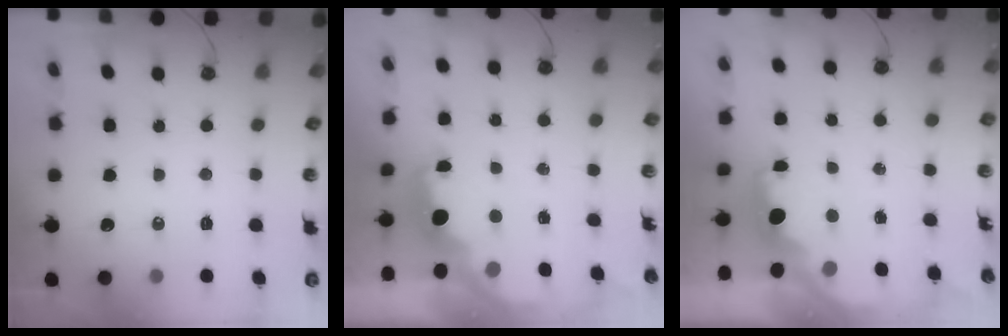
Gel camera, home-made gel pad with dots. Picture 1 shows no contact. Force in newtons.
{"total": 2.3, "press": 2.2, "slide": 0.7}
{"total": 2.2, "press": 2.1, "slide": 0.5}